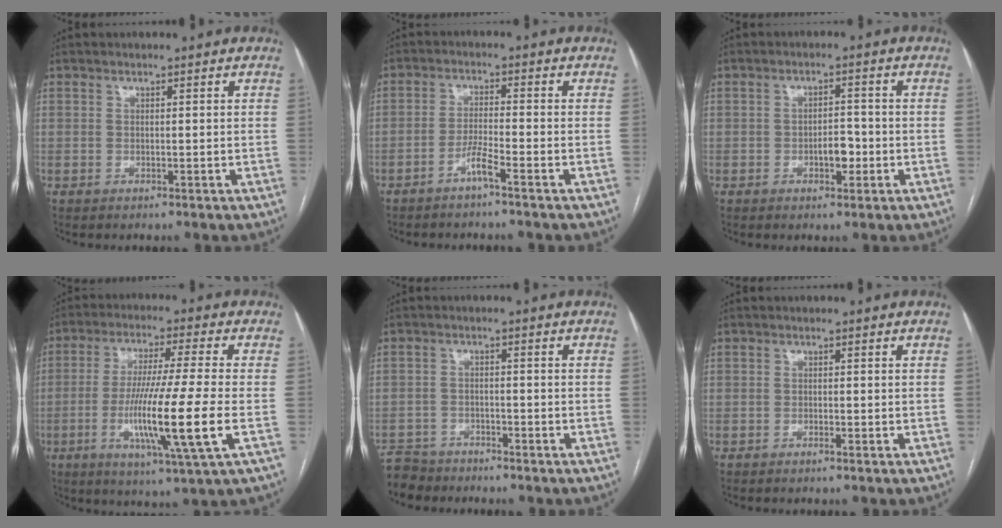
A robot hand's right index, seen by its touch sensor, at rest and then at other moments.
{"total": 3.2, "force": [-2.3, -0.5, 2.2], "torque": [-0.047, 0.000, -0.046]}
{"total": 3.4, "force": [-1.2, 1.6, 2.8], "torque": [-0.039, 0.005, -0.014]}
{"total": 14.2, "force": [-3.5, -1.0, 13.7], "torque": [-0.261, -0.023, -0.068]}
{"total": 5.1, "force": [-4.7, 1.9, -0.5], "torque": [0.012, -0.009, -0.090]}
{"total": 0.5, "force": [-0.4, -0.1, 0.3], "torque": [-0.008, 0.000, -0.008]}